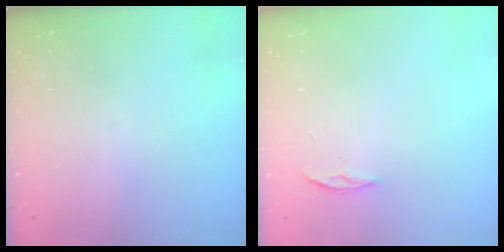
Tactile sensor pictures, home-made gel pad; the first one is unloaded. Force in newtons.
{"total": 3.5, "press": 3.5, "slide": 0.4}